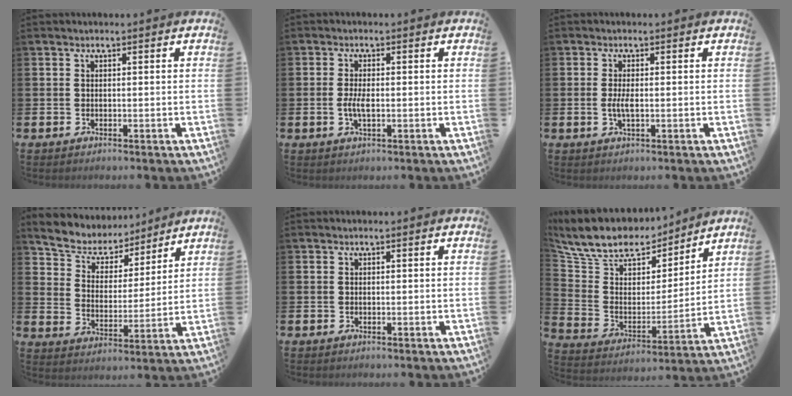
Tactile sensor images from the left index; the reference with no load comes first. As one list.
[{"total": 2.6, "force": [-0.1, 0.9, 2.4], "torque": [-0.037, -0.003, -0.003]}, {"total": 2.1, "force": [0.0, 0.6, 2.0], "torque": [-0.028, -0.003, -0.002]}, {"total": 6.9, "force": [6.4, 2.3, 0.6], "torque": [-0.048, -0.050, 0.113]}, {"total": 0.0}, {"total": 11.5, "force": [10.1, 4.5, 3.3], "torque": [-0.109, -0.064, 0.179]}]